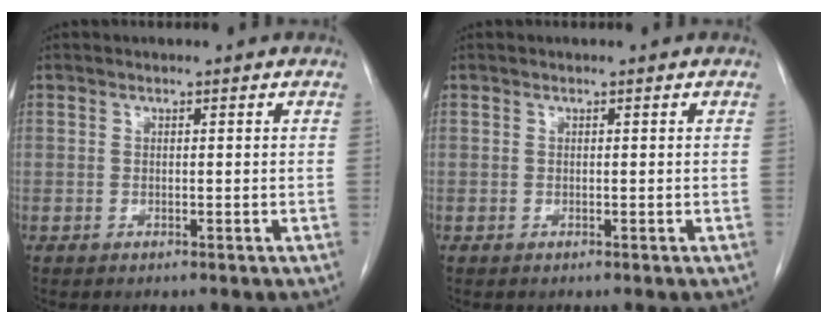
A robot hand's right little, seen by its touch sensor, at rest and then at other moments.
{"total": 0.0}